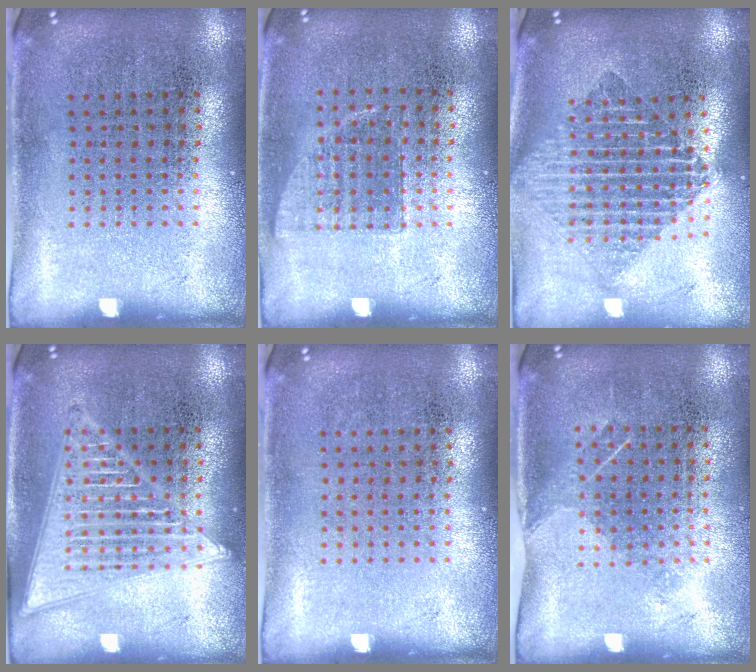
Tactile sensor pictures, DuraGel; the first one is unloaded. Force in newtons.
{"total": 0.8, "press": 0.7, "slide": 0.3}
{"total": 1.9, "press": 1.6, "slide": 1.1}
{"total": 2.9, "press": 2.9, "slide": 0.3}
{"total": 0.0}
{"total": 1.2, "press": 0.9, "slide": 0.7}